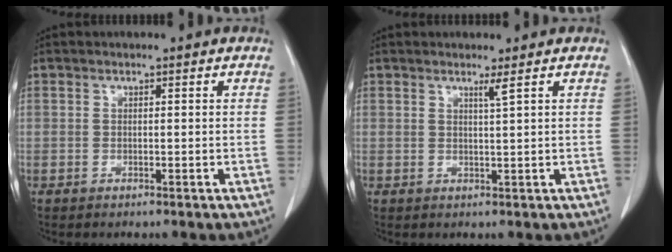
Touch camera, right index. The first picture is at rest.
{"total": 1.3, "force": [0.8, -0.6, 0.8], "torque": [-0.026, -0.012, 0.018]}